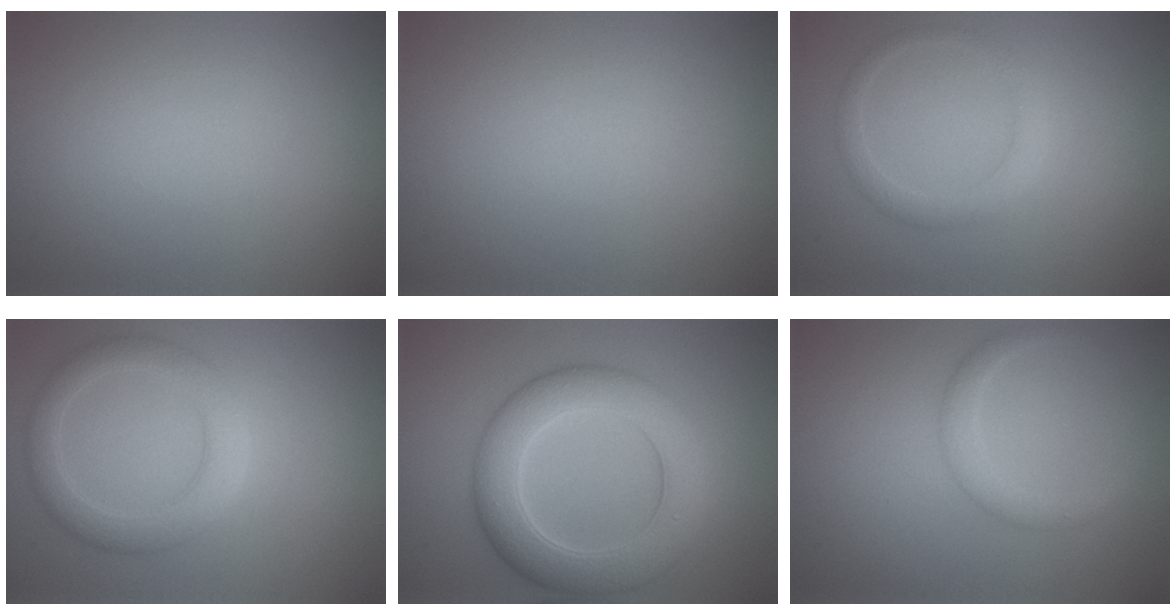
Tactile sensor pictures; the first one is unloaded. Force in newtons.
{"total": 0.0}
{"total": 1.8, "press": 1.8, "slide": 0.0}
{"total": 3.7, "press": 3.7, "slide": 0.2}
{"total": 7.4, "press": 7.4, "slide": 0.3}
{"total": 2.1, "press": 2.1, "slide": 0.0}